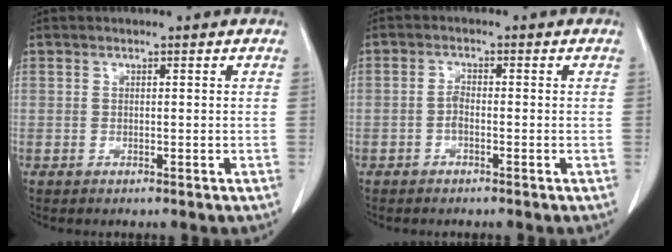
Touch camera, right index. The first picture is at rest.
{"total": 1.5, "force": [-0.6, 0.6, 1.2], "torque": [-0.024, 0.004, -0.013]}